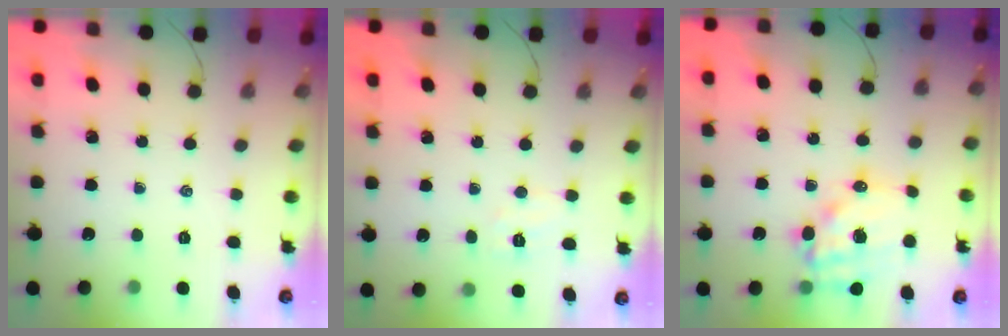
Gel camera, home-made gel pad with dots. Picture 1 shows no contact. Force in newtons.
{"total": 4.2, "press": 4.1, "slide": 1.0}
{"total": 14.5, "press": 14.1, "slide": 3.5}